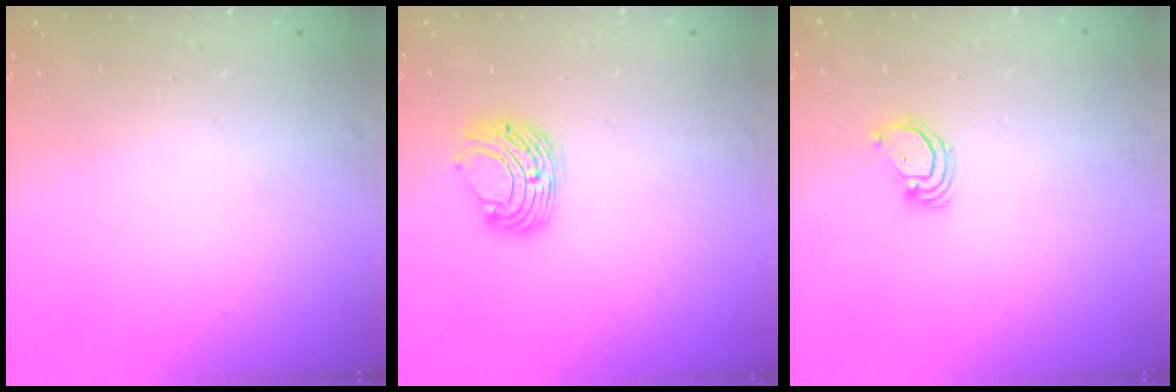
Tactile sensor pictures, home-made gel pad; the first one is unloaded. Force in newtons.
{"total": 8.2, "press": 8.2, "slide": 0.6}
{"total": 3.1, "press": 3.1, "slide": 0.3}